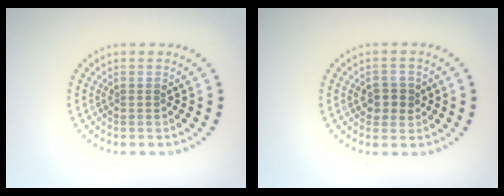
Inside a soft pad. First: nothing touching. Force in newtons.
{"total": 2.3, "press": 2.3, "slide": 0.6}